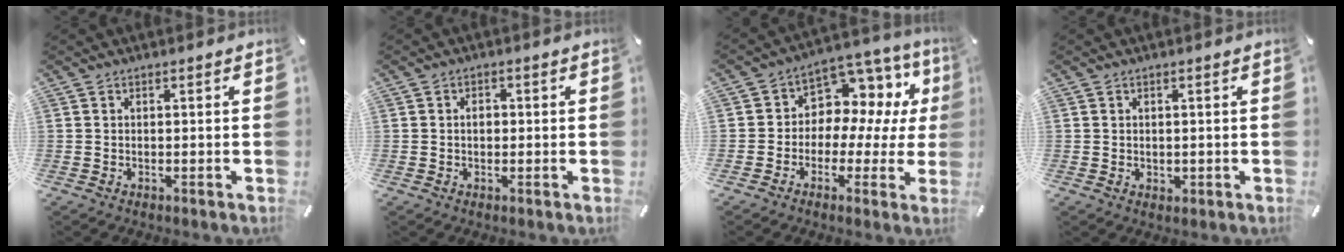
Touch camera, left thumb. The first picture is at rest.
{"total": 2.1, "force": [0.0, 1.5, 1.5], "torque": [-0.021, 0.002, -0.004]}
{"total": 8.7, "force": [1.8, 7.5, 4.0], "torque": [-0.075, -0.022, 0.038]}
{"total": 1.0, "force": [0.2, 1.0, 0.3], "torque": [-0.006, 0.005, 0.003]}